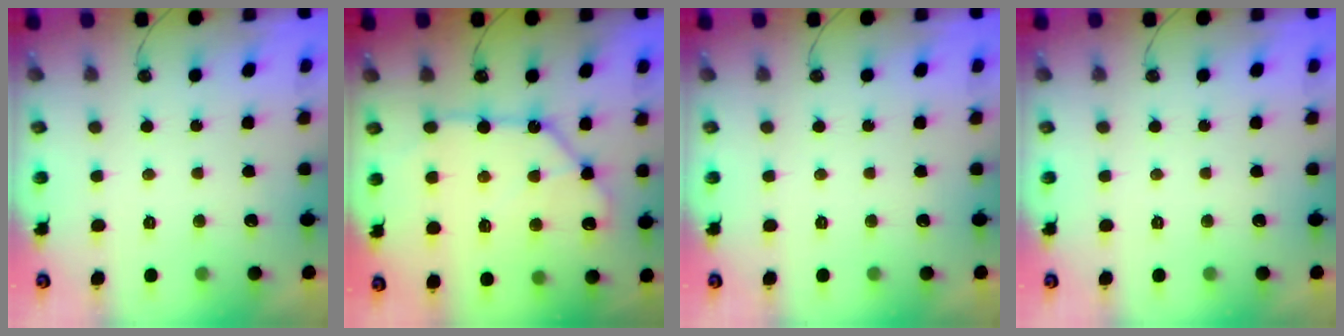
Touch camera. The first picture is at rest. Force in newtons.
{"total": 12.4, "press": 12.3, "slide": 1.6}
{"total": 0.0}
{"total": 0.0}